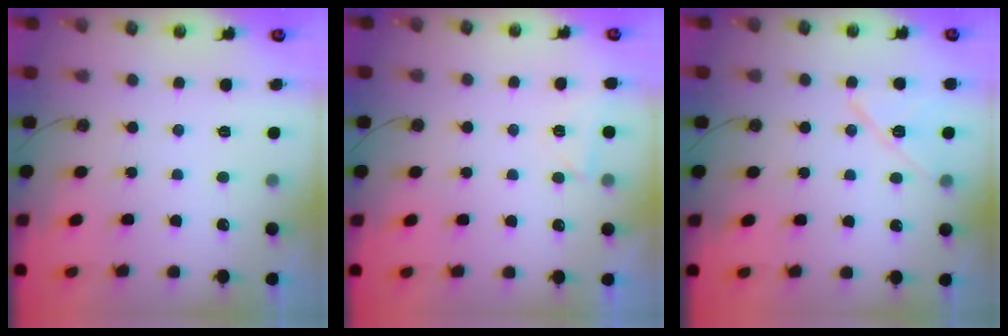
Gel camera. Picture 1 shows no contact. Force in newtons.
{"total": 2.8, "press": 2.7, "slide": 0.6}
{"total": 10.1, "press": 10.0, "slide": 1.4}